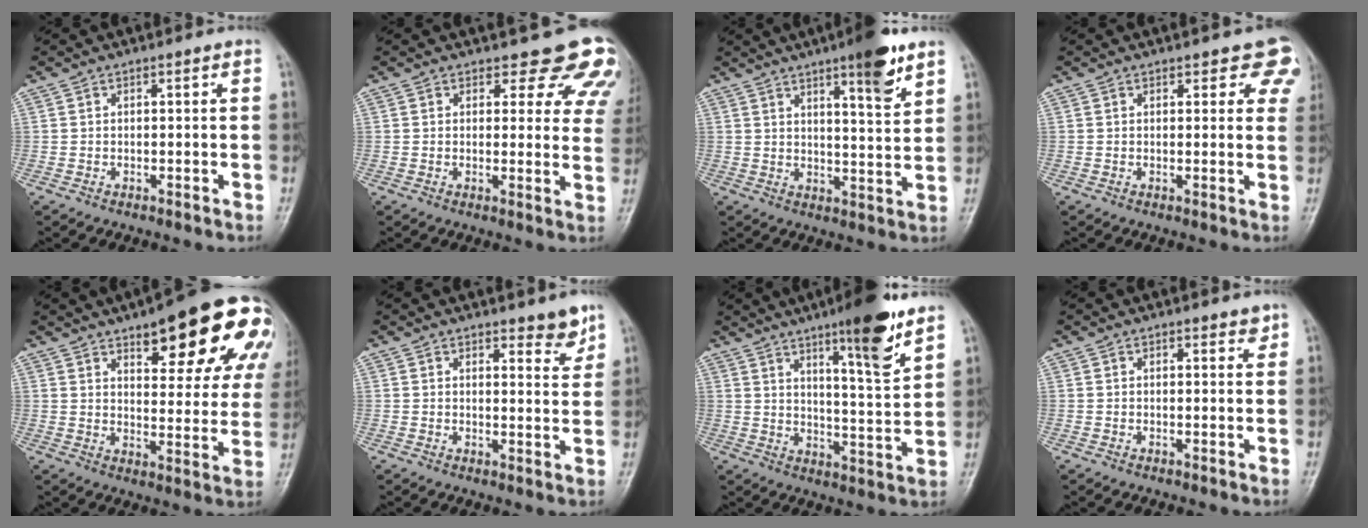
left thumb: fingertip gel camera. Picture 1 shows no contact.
{"total": 9.7, "force": [8.3, 4.3, 2.7], "torque": [0.026, -0.040, 0.064]}
{"total": 9.6, "force": [6.0, 1.5, 7.3], "torque": [-0.095, -0.037, 0.086]}
{"total": 6.6, "force": [4.6, 3.2, 3.6], "torque": [0.003, -0.013, 0.039]}
{"total": 21.5, "force": [11.5, 7.1, 16.7], "torque": [-0.185, -0.030, 0.152]}
{"total": 4.7, "force": [3.6, 1.4, 2.7], "torque": [-0.017, -0.028, 0.046]}
{"total": 13.6, "force": [8.7, 2.0, 10.3], "torque": [-0.141, -0.057, 0.134]}
{"total": 2.0, "force": [1.5, 0.8, 1.0], "torque": [-0.001, -0.008, 0.017]}